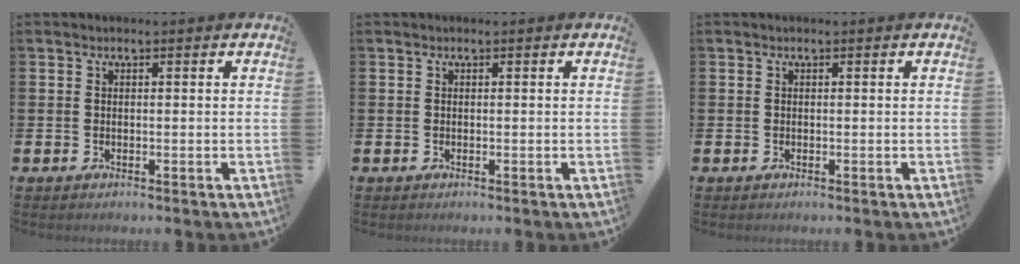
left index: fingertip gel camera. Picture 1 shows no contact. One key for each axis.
{"total": 0.0}
{"total": 0.0}